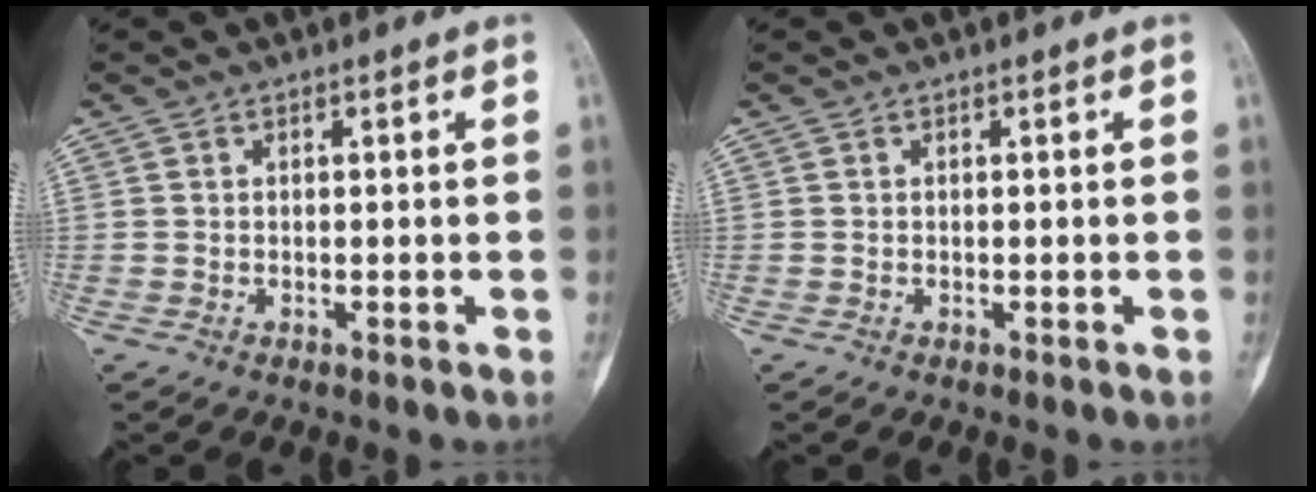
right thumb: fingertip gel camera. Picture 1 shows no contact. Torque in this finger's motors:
{"motor_torque": [0.00, 0.00, 0.05, 0.02, 0.00]}